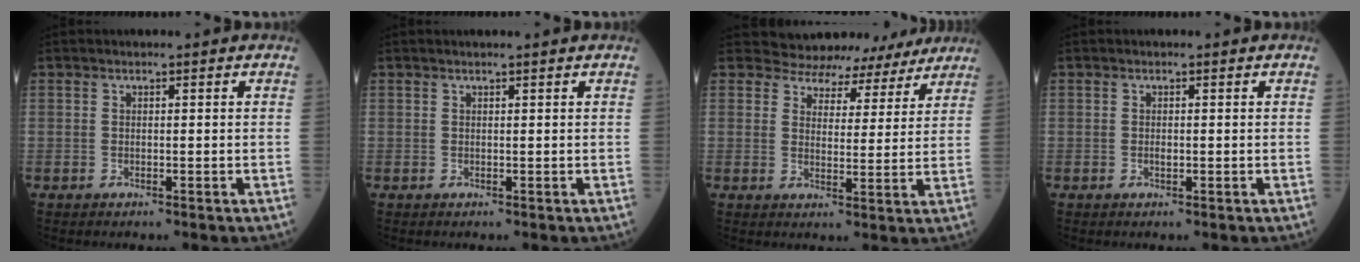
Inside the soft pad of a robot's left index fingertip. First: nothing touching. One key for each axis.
{"total": 1.1, "fx": 0.9, "fy": -0.2, "fz": 0.5, "tx": -0.012, "ty": 0.003, "tz": 0.018}
{"total": 10.4, "fx": 9.9, "fy": 3.3, "fz": 0.0, "tx": 0.022, "ty": 0.002, "tz": 0.110}
{"total": 0.7, "fx": -0.2, "fy": 0.3, "fz": 0.6, "tx": -0.013, "ty": -0.002, "tz": -0.002}